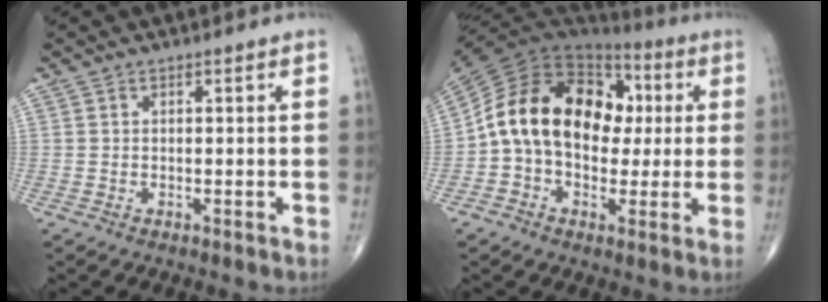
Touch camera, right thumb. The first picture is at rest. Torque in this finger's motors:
{"motor_torque": [2.29, 2.29, 1.03, -0.94, 0.28]}